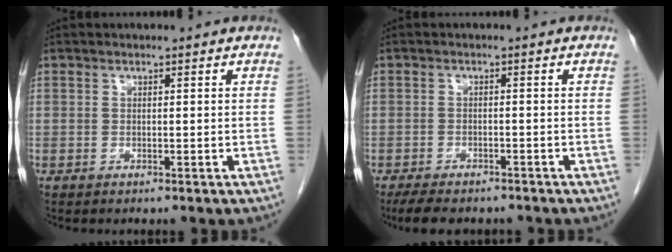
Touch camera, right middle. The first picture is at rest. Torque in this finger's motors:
{"motor_torque": [0.07, -0.06, 0.03, 0.03]}